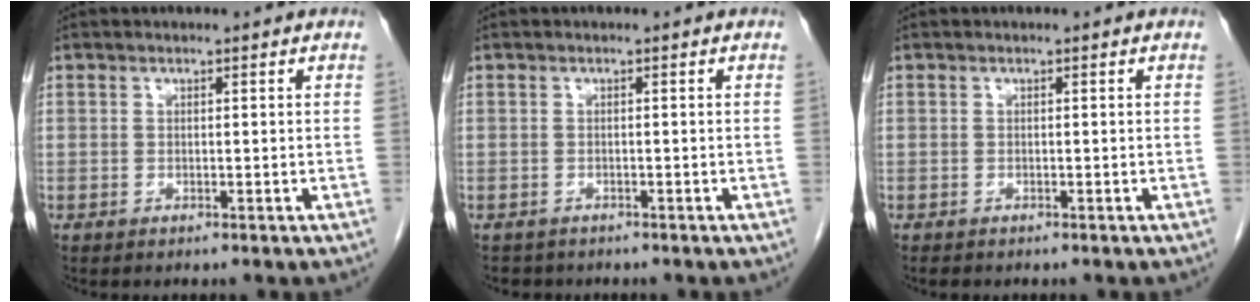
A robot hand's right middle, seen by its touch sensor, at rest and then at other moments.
{"total": 2.0, "force": [-1.7, 1.1, 0.0], "torque": [-0.005, 0.001, -0.026]}
{"total": 0.5, "force": [-0.5, 0.2, 0.2], "torque": [-0.006, 0.000, -0.008]}